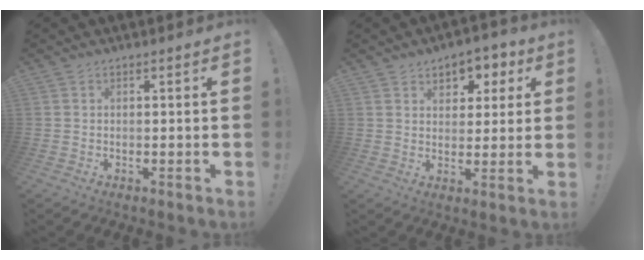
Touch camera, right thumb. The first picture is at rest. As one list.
[{"total": 6.5, "force": [3.0, 5.3, 2.2], "torque": [-0.011, -0.024, 0.054]}]